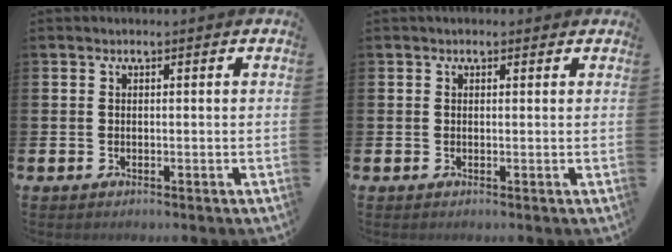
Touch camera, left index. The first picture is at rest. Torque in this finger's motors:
{"motor_torque": [0.91, -1.23, 0.12, 0.11]}